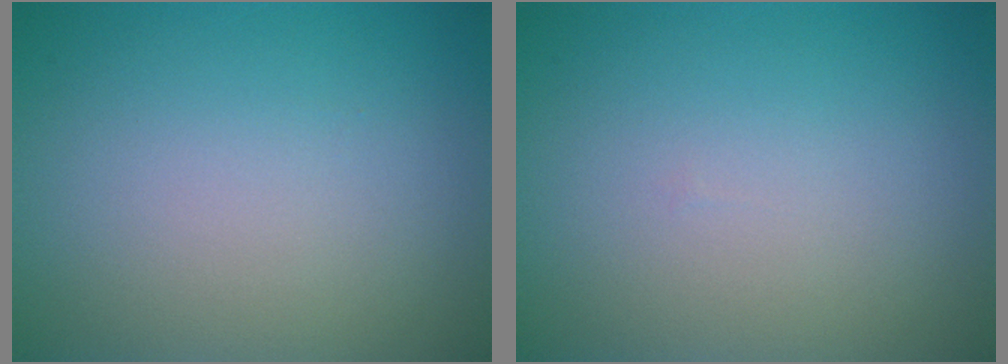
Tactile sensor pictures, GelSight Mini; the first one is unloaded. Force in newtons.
{"total": 0.0}